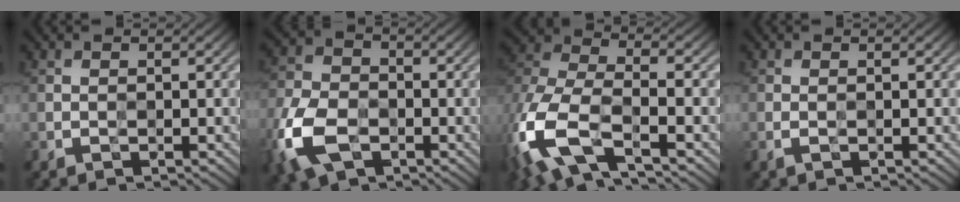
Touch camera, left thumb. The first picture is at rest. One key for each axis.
{"total": 11.3, "fx": -5.0, "fy": 7.1, "fz": 7.3, "tx": -0.204, "ty": -0.025, "tz": -0.109}
{"total": 12.9, "fx": -5.7, "fy": 6.1, "fz": 9.9, "tx": -0.258, "ty": -0.021, "tz": -0.120}
{"total": 0.7, "fx": -0.2, "fy": 0.1, "fz": 0.7, "tx": -0.017, "ty": -0.001, "tz": -0.004}